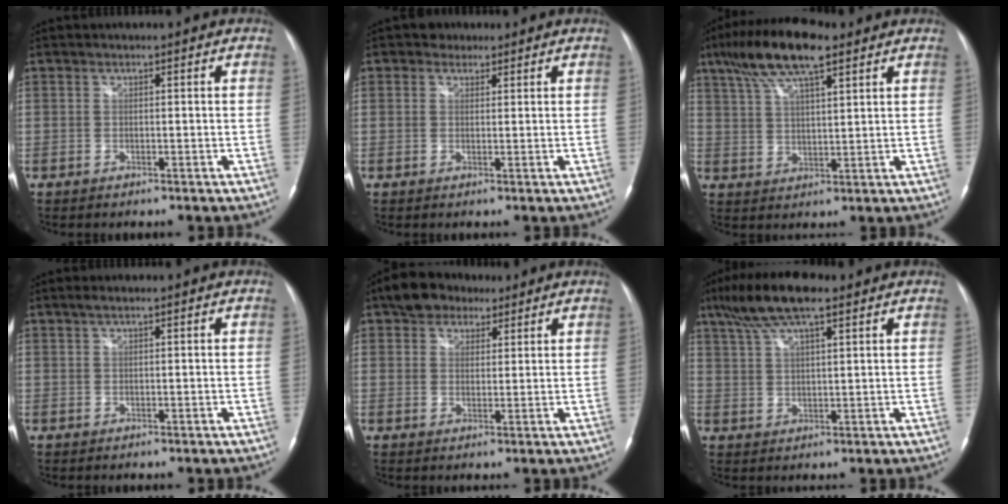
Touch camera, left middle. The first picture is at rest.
{"total": 1.9, "force": [1.3, 1.4, 0.2], "torque": [-0.004, 0.005, 0.017]}
{"total": 12.2, "force": [7.8, 2.8, 9.0], "torque": [-0.175, 0.023, 0.141]}
{"total": 1.1, "force": [0.8, 0.1, 0.7], "torque": [-0.016, 0.010, 0.017]}
{"total": 6.2, "force": [4.3, 3.9, 2.2], "torque": [-0.039, 0.018, 0.076]}
{"total": 9.9, "force": [6.7, 2.0, 7.0], "torque": [-0.139, 0.021, 0.120]}